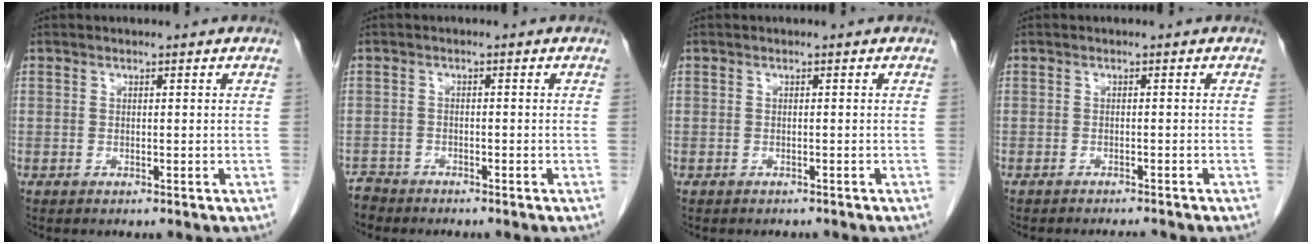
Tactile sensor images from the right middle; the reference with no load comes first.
{"total": 2.1, "force": [-2.0, 0.5, -0.6], "torque": [0.008, -0.004, -0.040]}
{"total": 1.7, "force": [-1.6, 0.5, 0.4], "torque": [-0.015, -0.004, -0.020]}
{"total": 3.4, "force": [-3.2, 0.5, 1.1], "torque": [-0.011, -0.005, -0.041]}